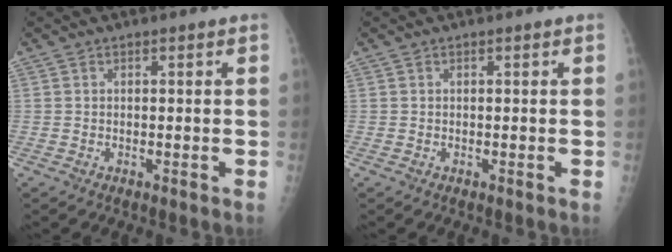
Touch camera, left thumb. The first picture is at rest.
{"total": 0.0}